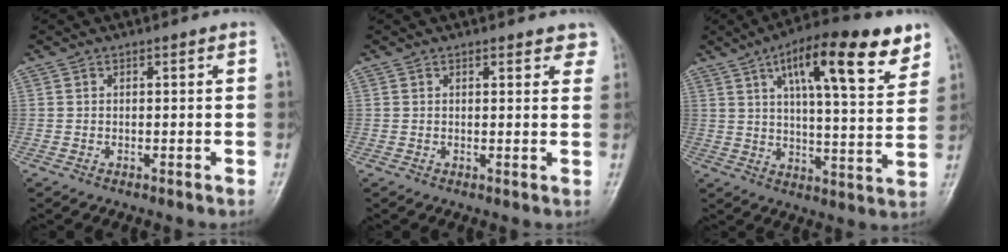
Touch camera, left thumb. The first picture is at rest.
{"total": 4.3, "force": [3.6, 1.6, 1.7], "torque": [0.010, -0.010, 0.031]}
{"total": 19.4, "force": [10.6, 5.6, 15.2], "torque": [-0.198, -0.028, 0.160]}